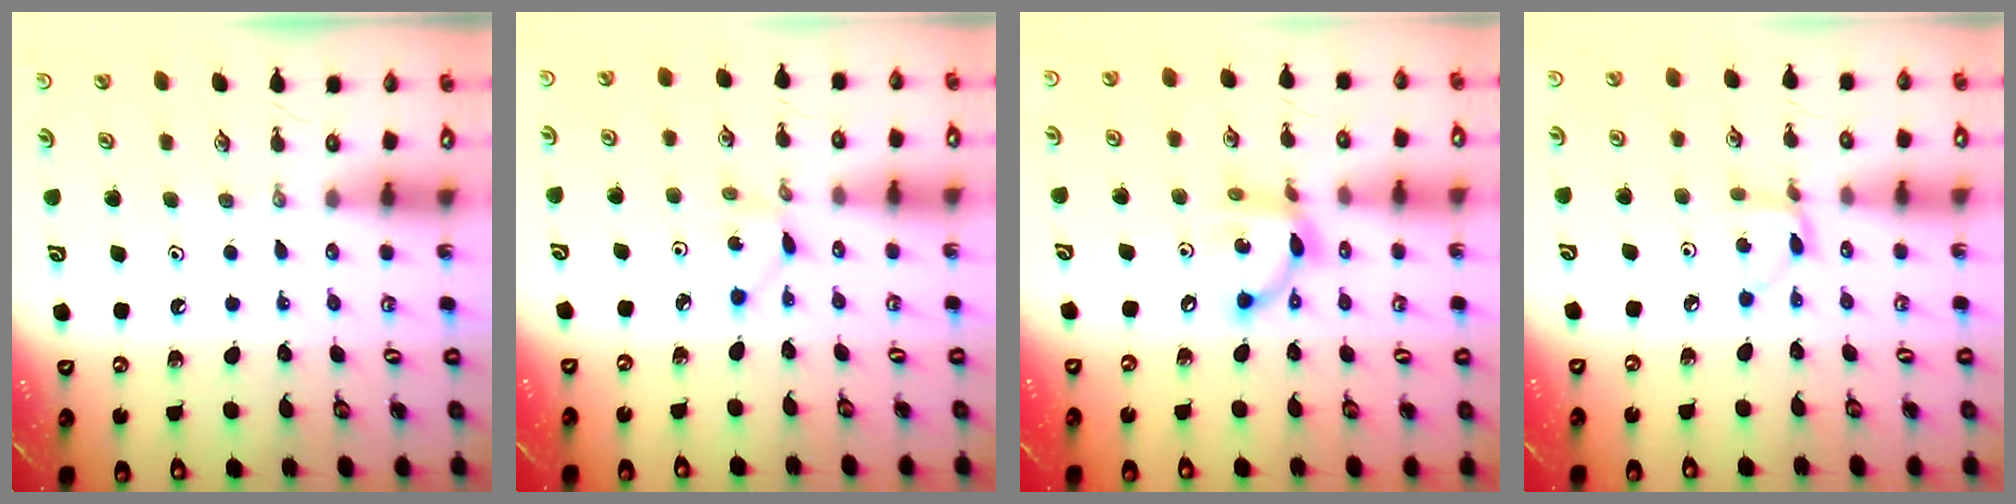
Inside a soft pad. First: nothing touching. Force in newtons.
{"total": 1.3, "press": 1.3, "slide": 0.1}
{"total": 11.8, "press": 11.7, "slide": 0.9}
{"total": 3.5, "press": 3.5, "slide": 0.4}